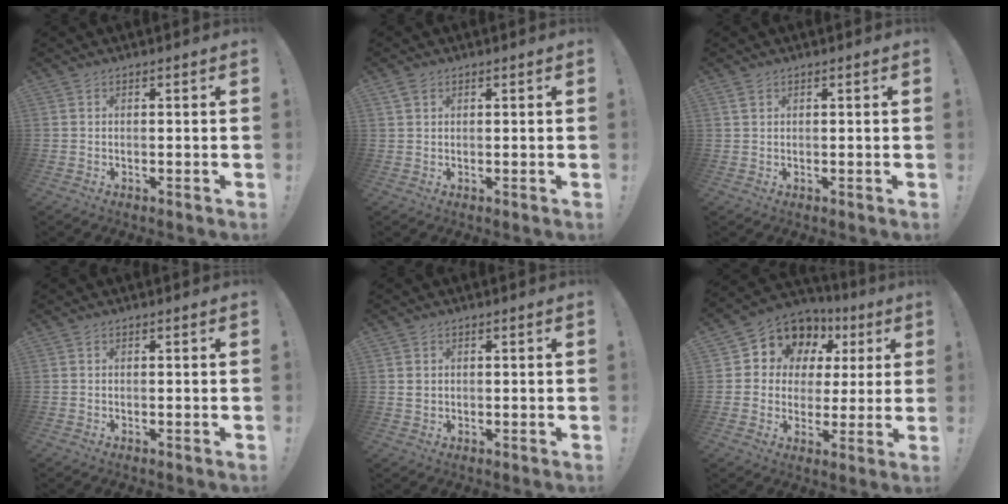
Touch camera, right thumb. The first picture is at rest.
{"total": 2.1, "force": [1.3, 1.3, 1.1], "torque": [-0.020, 0.000, 0.024]}
{"total": 1.3, "force": [0.8, 0.6, 0.8], "torque": [-0.014, 0.000, 0.014]}
{"total": 0.0}
{"total": 1.6, "force": [0.5, 1.5, 0.5], "torque": [-0.007, 0.002, 0.009]}
{"total": 10.0, "force": [5.3, 7.8, 3.3], "torque": [-0.052, -0.042, 0.104]}